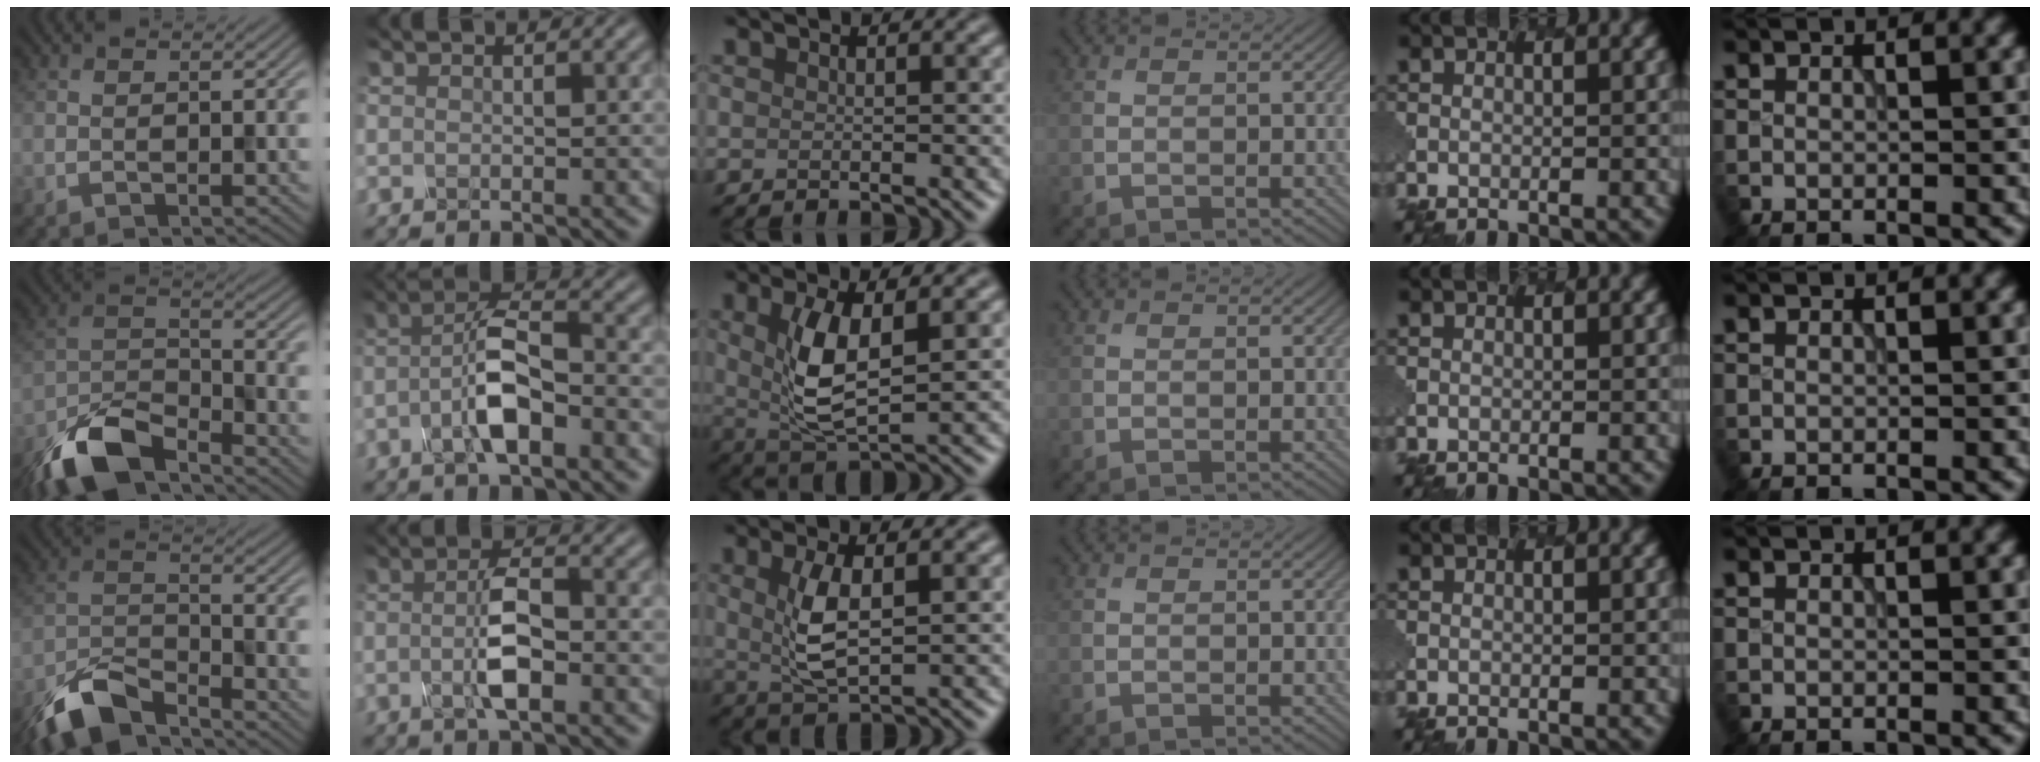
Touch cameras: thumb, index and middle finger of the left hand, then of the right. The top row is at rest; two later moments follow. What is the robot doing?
{"motion": "press", "object": "mechanical pencil"}